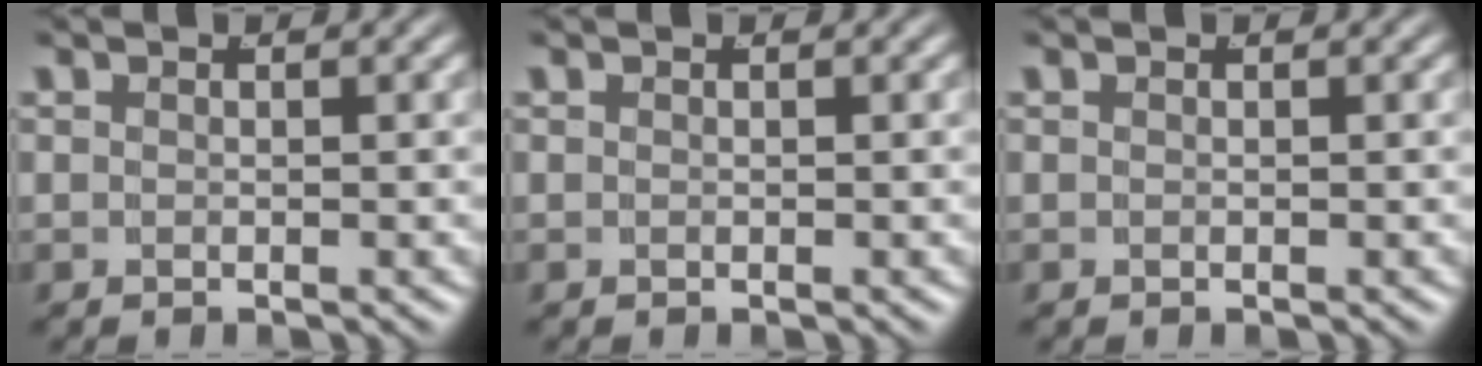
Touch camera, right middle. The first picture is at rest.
{"total": 0.0}
{"total": 0.0}